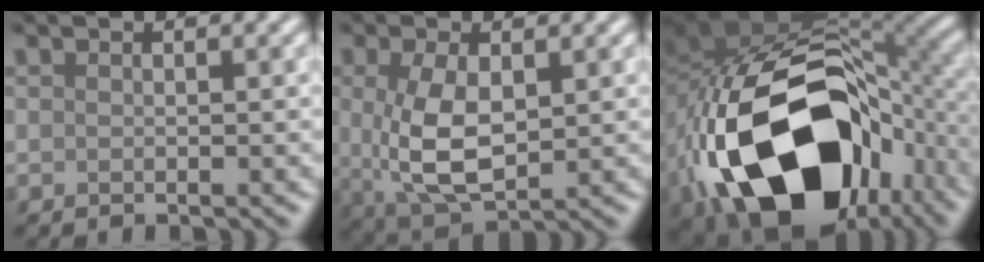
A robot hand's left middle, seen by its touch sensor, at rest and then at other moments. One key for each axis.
{"total": 6.1, "fx": 0.2, "fy": 3.1, "fz": 5.3, "tx": -0.126, "ty": -0.008, "tz": 0.012}
{"total": 20.3, "fx": -7.5, "fy": 12.8, "fz": 13.8, "tx": -0.281, "ty": -0.036, "tz": -0.106}